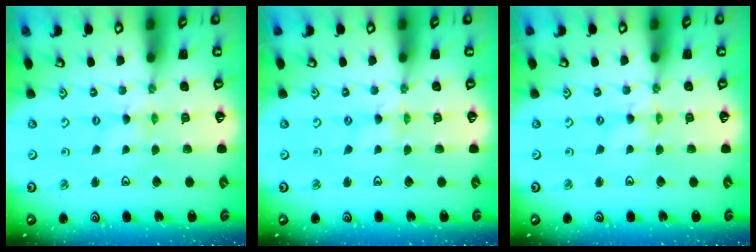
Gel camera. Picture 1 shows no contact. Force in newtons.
{"total": 0.0}
{"total": 1.1, "press": 1.1, "slide": 0.2}